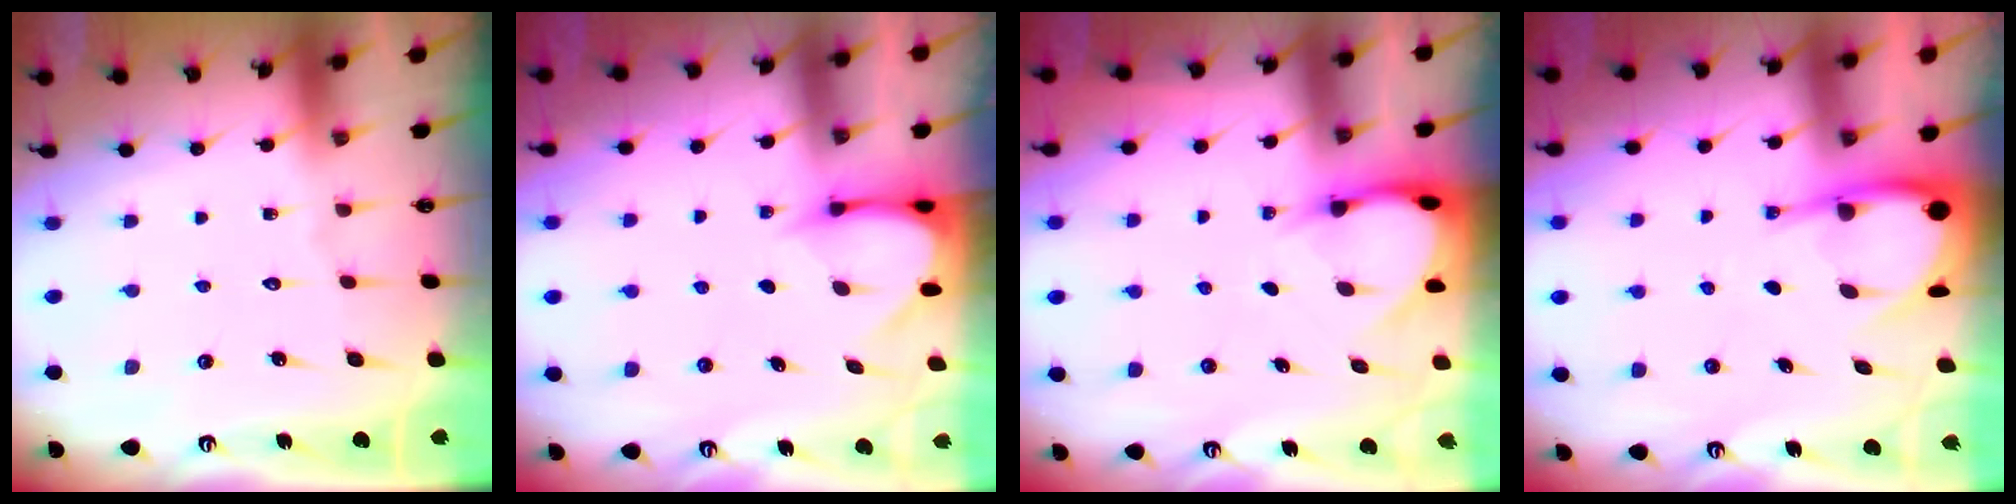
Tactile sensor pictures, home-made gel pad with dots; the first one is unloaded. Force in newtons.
{"total": 3.6, "press": 3.6, "slide": 0.3}
{"total": 3.7, "press": 3.7, "slide": 0.2}
{"total": 6.6, "press": 6.6, "slide": 0.8}